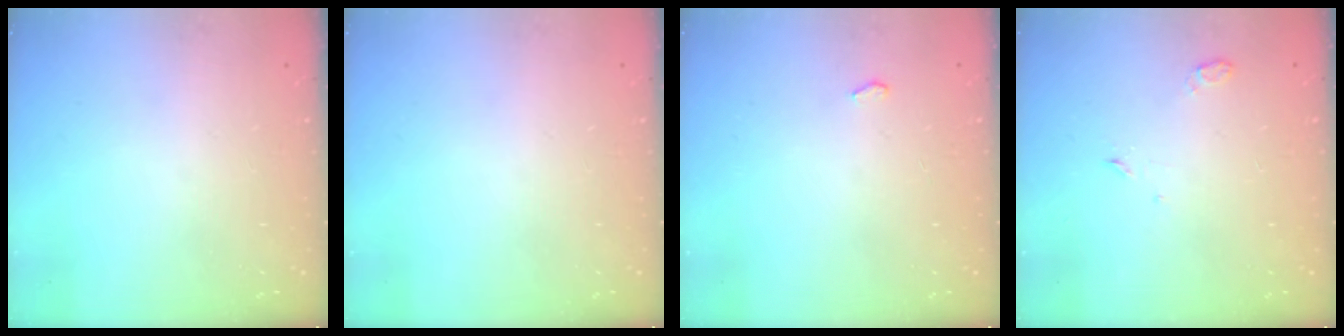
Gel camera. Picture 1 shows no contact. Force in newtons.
{"total": 0.0}
{"total": 2.6, "press": 2.2, "slide": 1.3}
{"total": 3.0, "press": 2.9, "slide": 0.6}